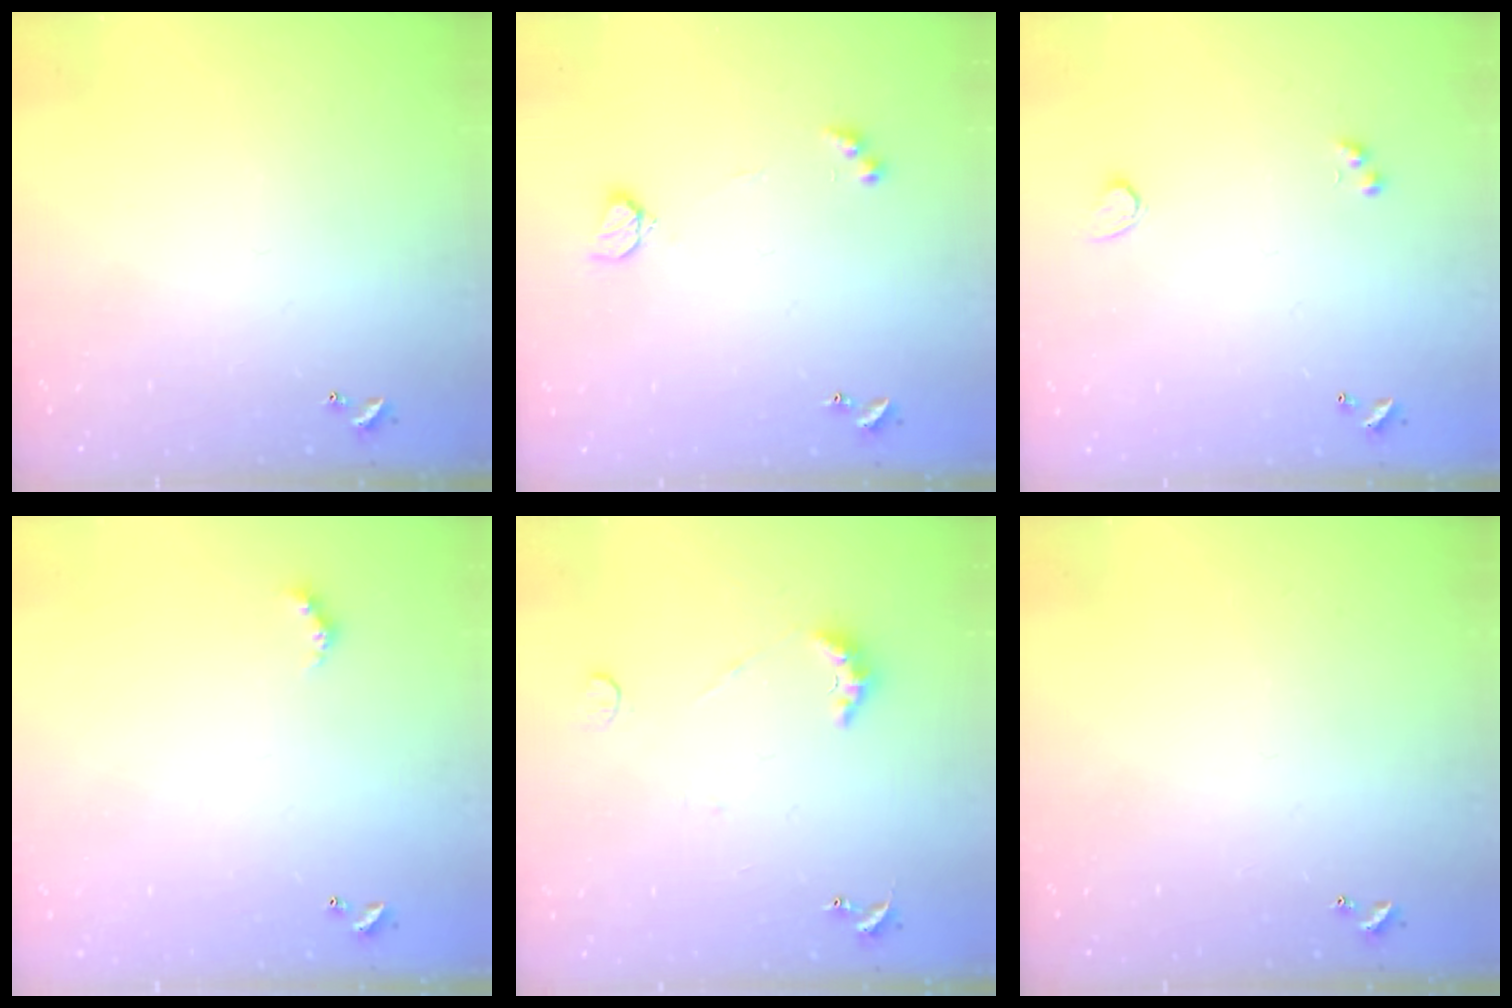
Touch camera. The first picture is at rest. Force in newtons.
{"total": 4.1, "press": 4.0, "slide": 0.8}
{"total": 1.9, "press": 1.5, "slide": 1.1}
{"total": 3.4, "press": 3.3, "slide": 0.6}
{"total": 3.7, "press": 3.6, "slide": 0.8}
{"total": 0.0}